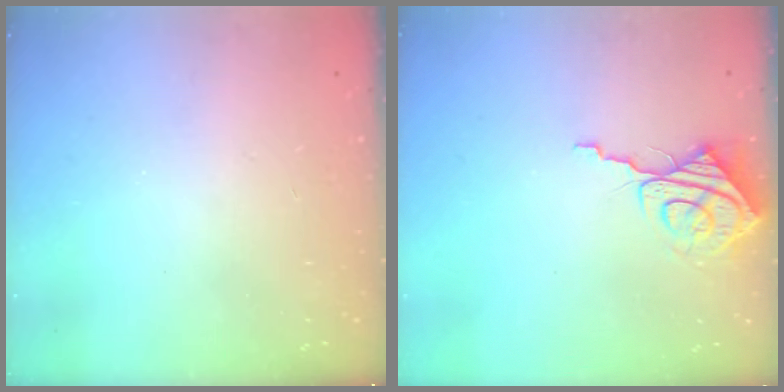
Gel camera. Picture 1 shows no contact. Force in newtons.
{"total": 8.4, "press": 8.4, "slide": 0.8}